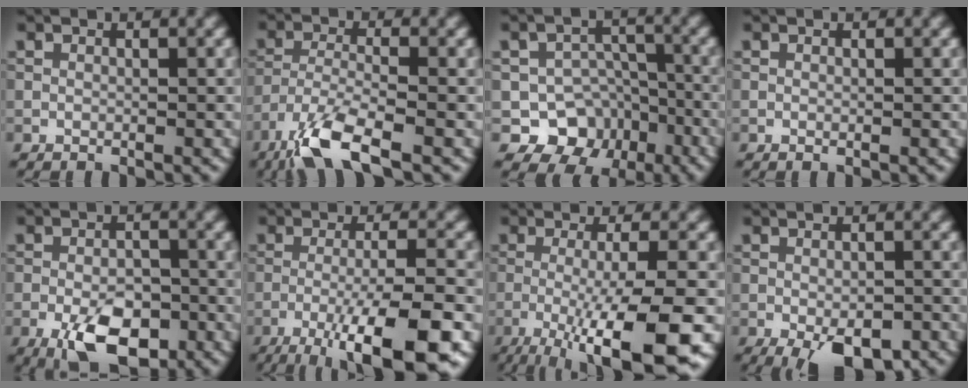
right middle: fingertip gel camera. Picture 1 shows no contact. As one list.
[{"total": 6.6, "force": [-4.4, 1.6, 4.6], "torque": [-0.096, -0.010, -0.094]}, {"total": 7.2, "force": [-3.6, 5.6, 2.7], "torque": [-0.017, -0.004, -0.052]}, {"total": 0.0}, {"total": 6.7, "force": [-3.3, 3.2, 4.9], "torque": [-0.081, -0.004, -0.059]}, {"total": 10.6, "force": [-5.9, 2.1, 8.5], "torque": [-0.132, 0.001, -0.099]}, {"total": 11.0, "force": [-4.5, 2.2, 9.8], "torque": [-0.140, -0.006, -0.074]}, {"total": 6.1, "force": [-3.4, 2.3, 4.5], "torque": [-0.063, -0.010, -0.046]}]